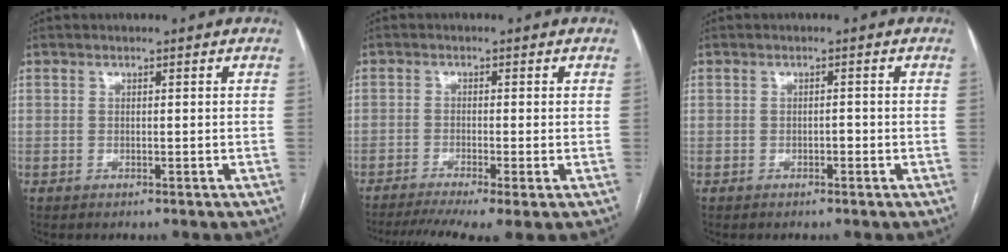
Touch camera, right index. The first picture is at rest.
{"total": 8.1, "force": [-5.5, 1.0, 5.9], "torque": [-0.099, -0.008, -0.093]}
{"total": 0.8, "force": [-0.3, 0.4, 0.6], "torque": [-0.009, 0.003, -0.006]}